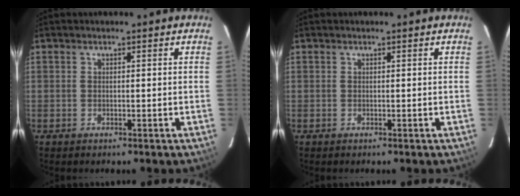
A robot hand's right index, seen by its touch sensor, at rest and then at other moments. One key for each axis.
{"total": 0.0}